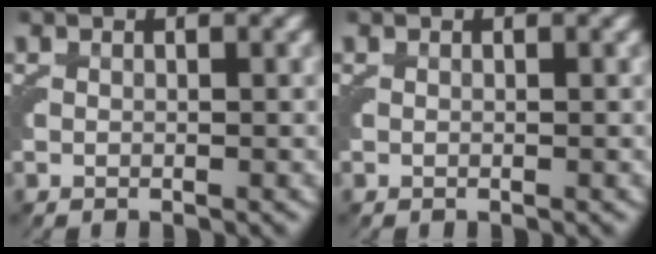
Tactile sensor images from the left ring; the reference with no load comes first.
{"total": 0.0}